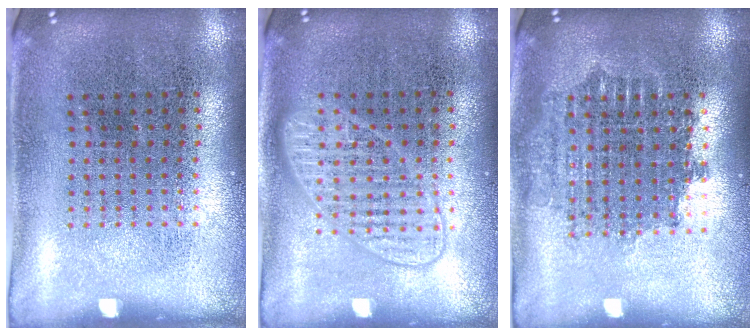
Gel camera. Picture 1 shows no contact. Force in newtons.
{"total": 2.7, "press": 2.7, "slide": 0.4}
{"total": 1.6, "press": 1.3, "slide": 1.0}